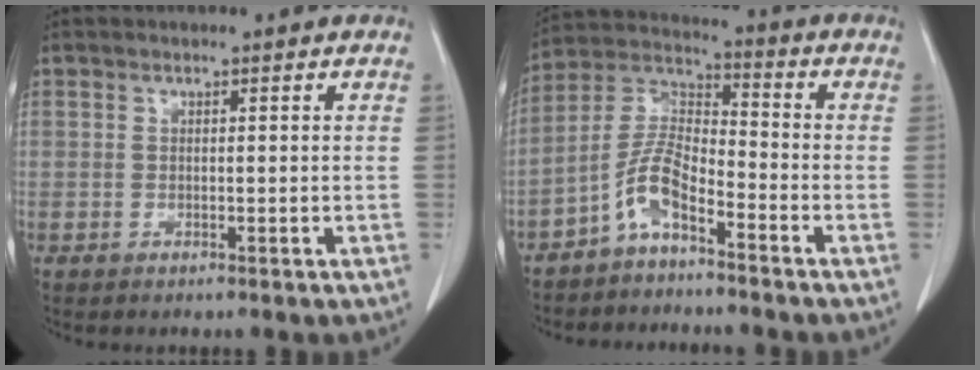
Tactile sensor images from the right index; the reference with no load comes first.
{"total": 7.2, "force": [-4.6, 2.1, 5.2], "torque": [-0.119, 0.015, -0.097]}